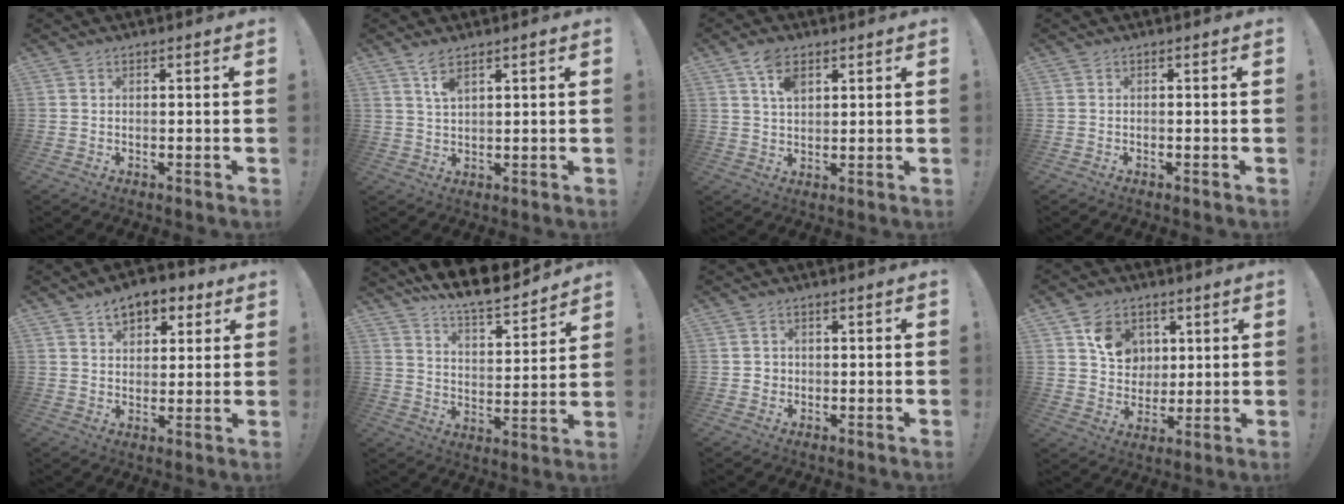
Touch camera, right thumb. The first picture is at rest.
{"total": 4.4, "force": [2.8, 1.2, 3.1], "torque": [-0.060, -0.006, 0.047]}
{"total": 6.7, "force": [3.4, 3.7, 4.4], "torque": [-0.076, -0.005, 0.063]}
{"total": 0.0}
{"total": 8.1, "force": [4.3, 5.5, 4.2], "torque": [-0.053, -0.015, 0.078]}
{"total": 11.5, "force": [10.3, 2.0, 4.6], "torque": [-0.089, -0.085, 0.181]}
{"total": 1.9, "force": [-0.5, 1.7, 0.5], "torque": [-0.002, 0.001, -0.010]}
{"total": 10.5, "force": [4.2, 8.8, 3.9], "torque": [-0.046, -0.019, 0.085]}